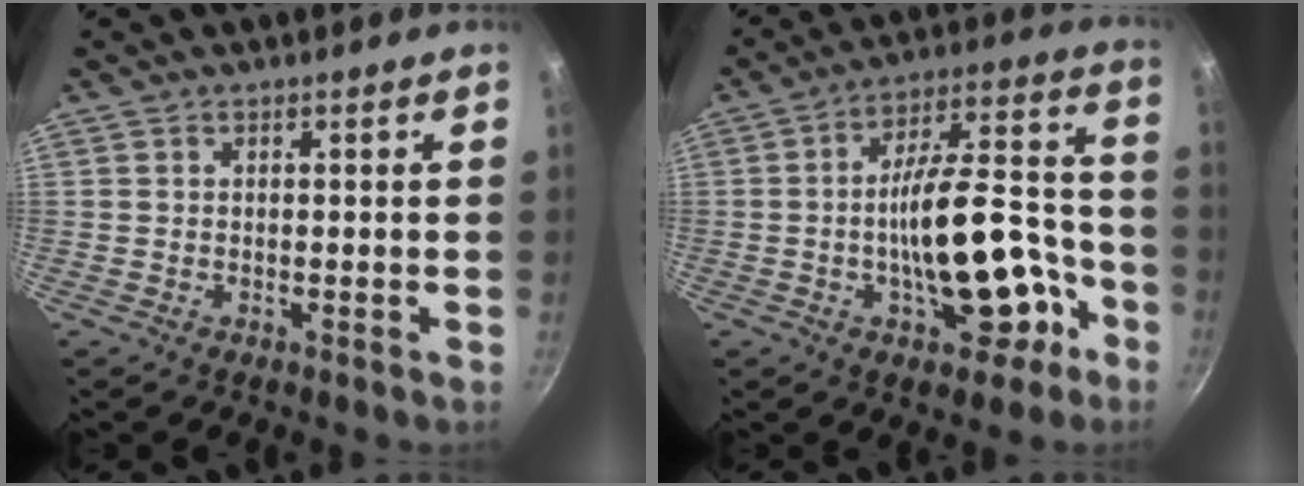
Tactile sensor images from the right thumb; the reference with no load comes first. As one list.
[{"total": 18.9, "force": [-6.3, 8.6, 15.6], "torque": [-0.199, 0.070, -0.085]}]